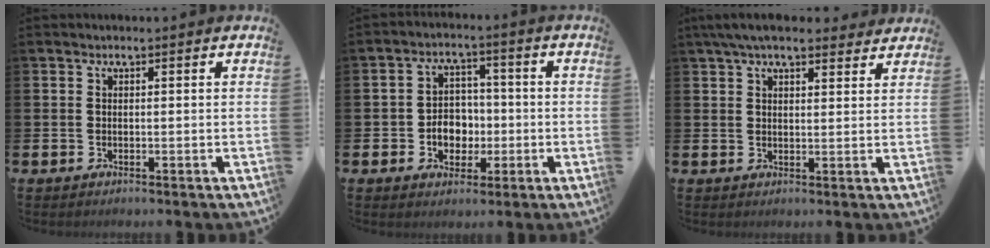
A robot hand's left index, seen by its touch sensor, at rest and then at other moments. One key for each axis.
{"total": 4.9, "fx": -1.1, "fy": 4.2, "fz": 2.3, "tx": -0.034, "ty": 0.004, "tz": -0.030}
{"total": 5.4, "fx": 4.7, "fy": 1.4, "fz": 2.1, "tx": -0.049, "ty": -0.010, "tz": 0.088}